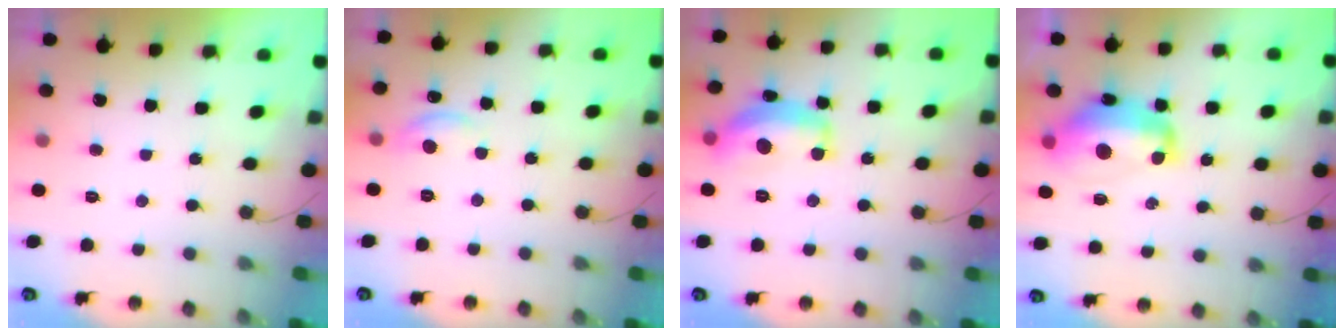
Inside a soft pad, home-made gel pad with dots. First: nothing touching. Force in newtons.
{"total": 8.5, "press": 8.4, "slide": 0.5}
{"total": 14.2, "press": 14.1, "slide": 1.0}
{"total": 14.2, "press": 14.1, "slide": 1.1}